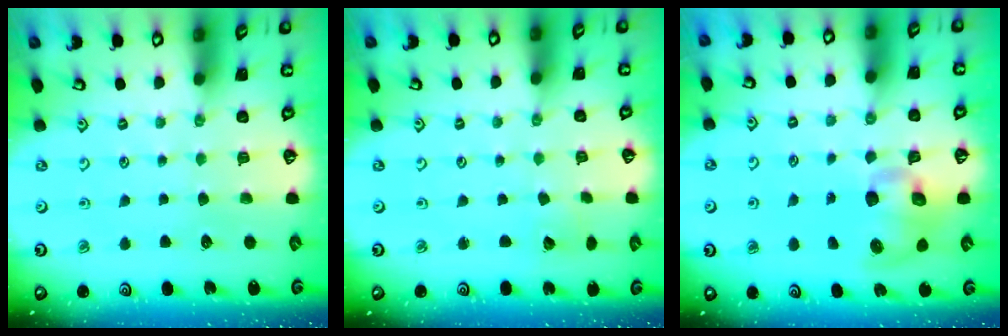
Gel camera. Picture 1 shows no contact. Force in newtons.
{"total": 3.1, "press": 3.1, "slide": 0.4}
{"total": 9.9, "press": 9.8, "slide": 1.9}